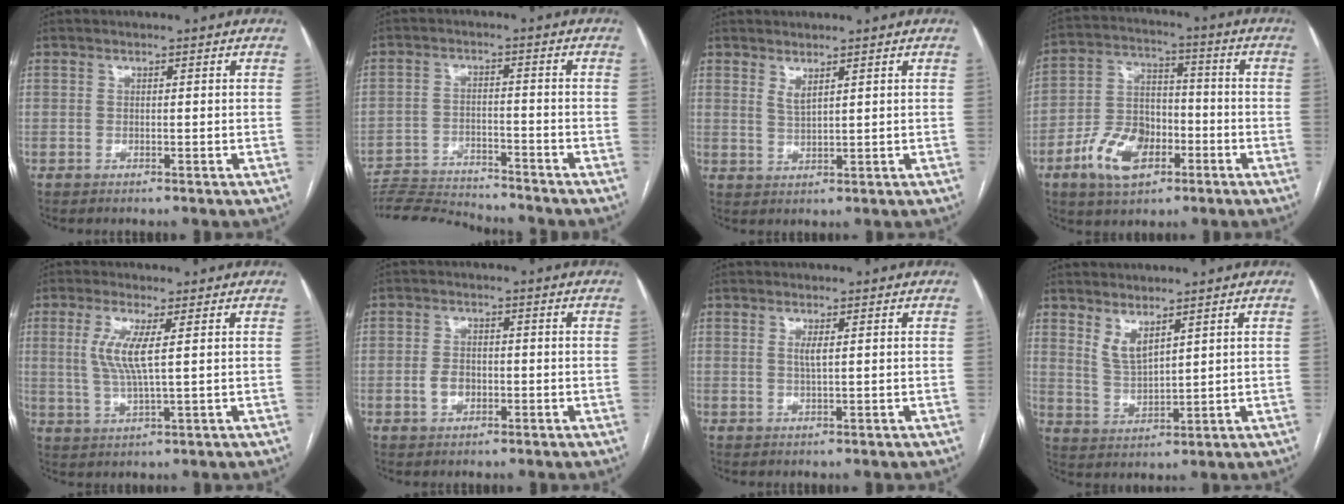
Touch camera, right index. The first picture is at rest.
{"total": 10.8, "force": [-10.7, 0.0, 1.7], "torque": [-0.028, 0.000, -0.179]}
{"total": 1.9, "force": [1.4, 0.2, 1.3], "torque": [-0.028, -0.010, 0.033]}
{"total": 11.4, "force": [-5.2, 6.7, 7.6], "torque": [-0.162, 0.015, -0.089]}
{"total": 5.9, "force": [1.5, 0.5, 5.7], "torque": [-0.129, -0.003, 0.032]}
{"total": 3.2, "force": [-0.9, 2.3, 2.1], "torque": [-0.040, 0.006, -0.013]}
{"total": 1.5, "force": [0.5, 0.1, 1.5], "torque": [-0.036, -0.002, 0.009]}
{"total": 4.3, "force": [3.1, 1.2, 2.7], "torque": [-0.060, -0.015, 0.071]}